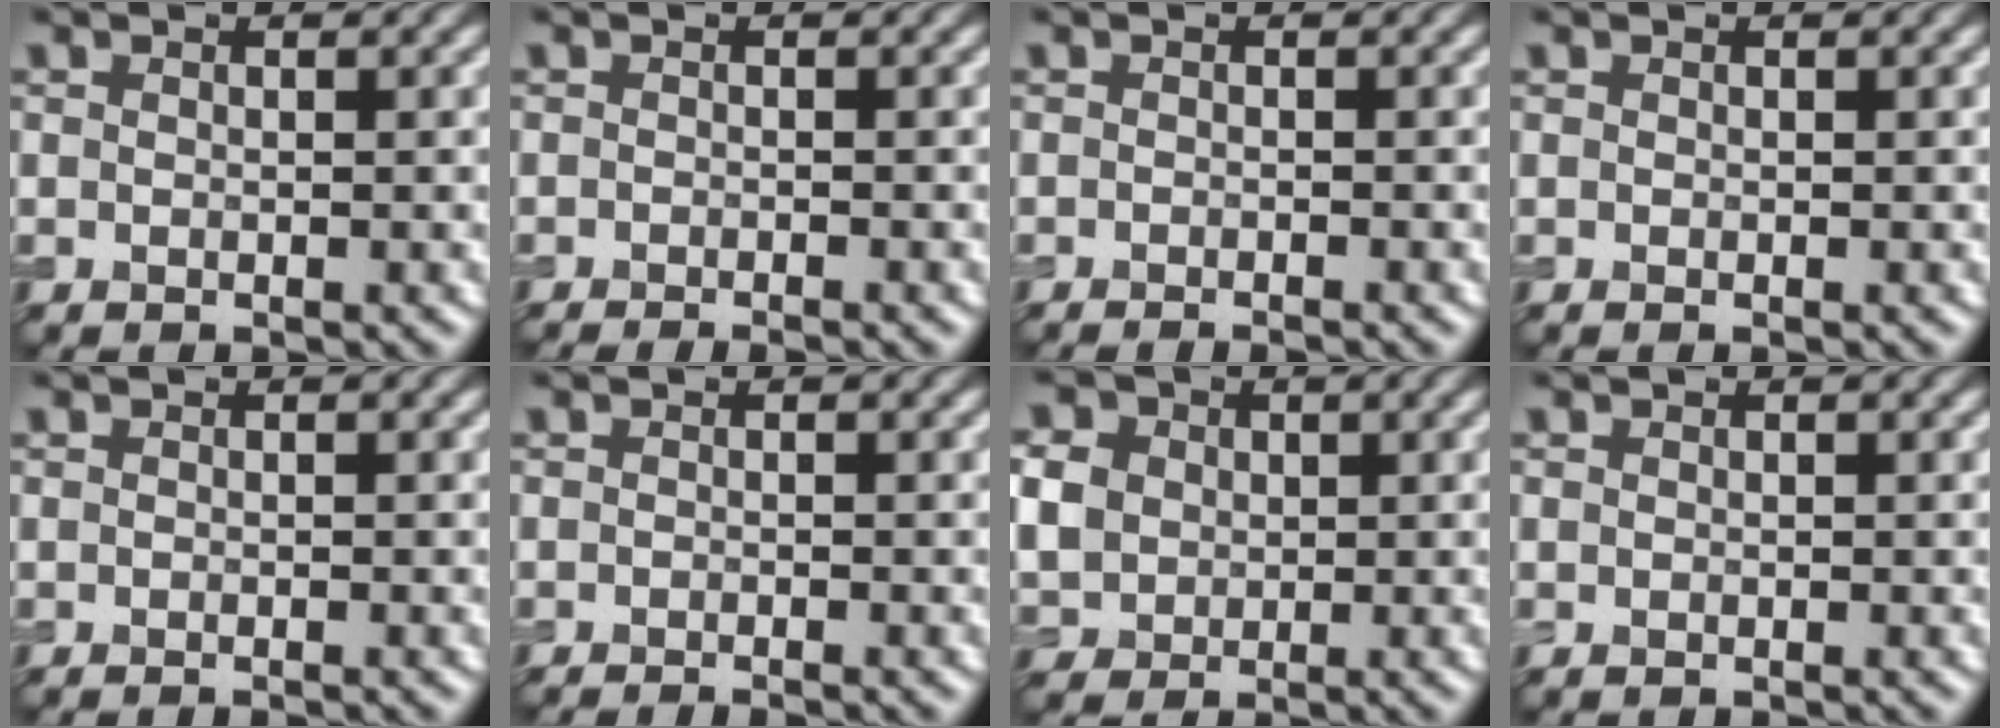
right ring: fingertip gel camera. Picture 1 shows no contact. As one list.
[{"total": 1.9, "force": [-1.5, 0.3, 1.0], "torque": [-0.009, -0.005, -0.025]}, {"total": 1.7, "force": [-1.4, 0.3, 0.9], "torque": [-0.006, -0.004, -0.021]}, {"total": 0.0}, {"total": 0.6, "force": [-0.4, 0.2, 0.4], "torque": [-0.002, -0.003, -0.009]}, {"total": 1.3, "force": [-1.0, 0.2, 0.7], "torque": [-0.003, -0.004, -0.018]}, {"total": 6.1, "force": [1.0, 5.3, 2.9], "torque": [-0.084, 0.020, 0.016]}, {"total": 0.0}]